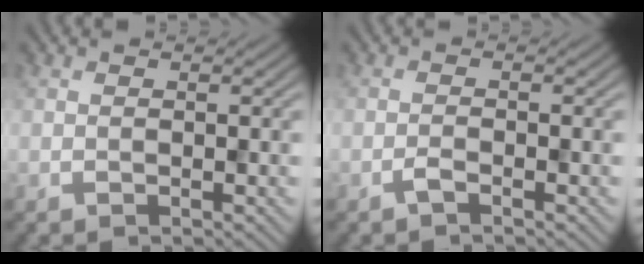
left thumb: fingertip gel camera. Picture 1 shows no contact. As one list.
[{"total": 1.2, "force": [-0.9, 0.1, 0.7], "torque": [-0.015, 0.003, -0.021]}]